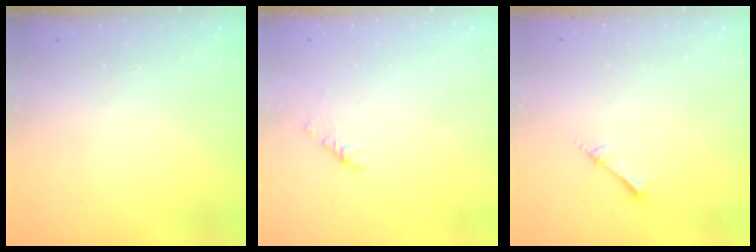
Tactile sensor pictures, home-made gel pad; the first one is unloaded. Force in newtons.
{"total": 1.1, "press": 1.0, "slide": 0.5}
{"total": 2.4, "press": 2.4, "slide": 0.2}